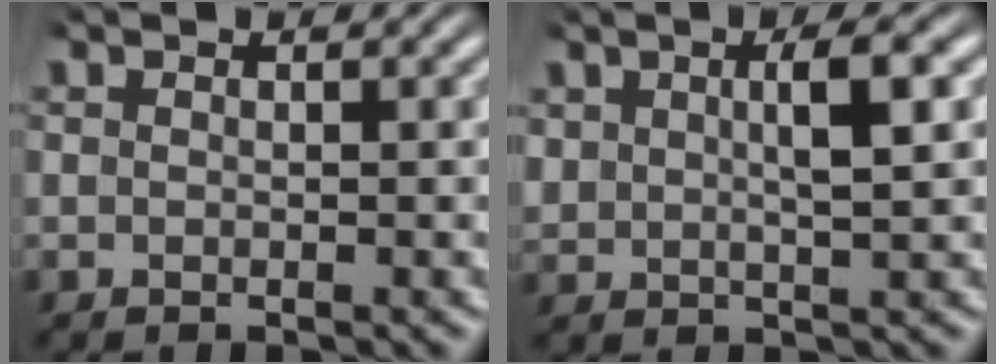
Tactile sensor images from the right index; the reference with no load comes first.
{"total": 3.1, "force": [1.5, 0.8, 2.6], "torque": [-0.041, 0.004, 0.031]}